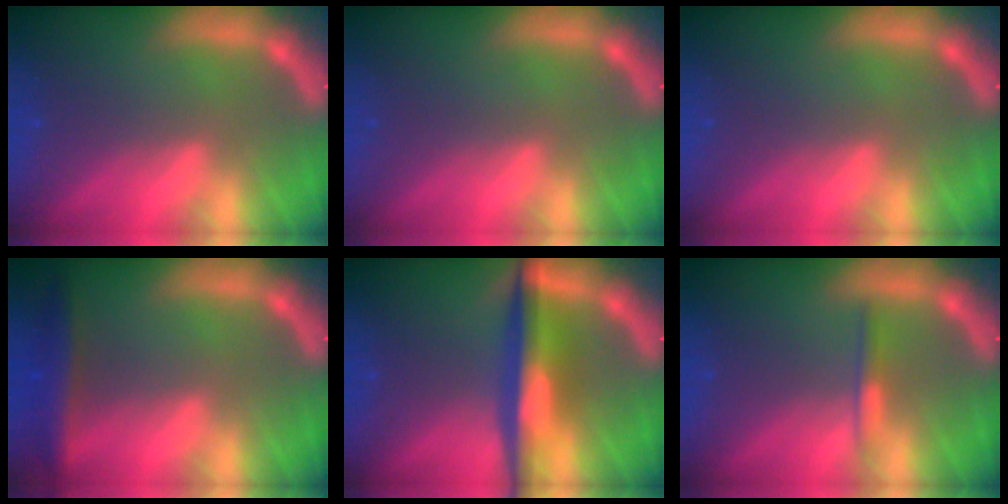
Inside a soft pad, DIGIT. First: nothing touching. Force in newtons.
{"total": 0.0}
{"total": 0.0}
{"total": 4.0}
{"total": 6.5}
{"total": 1.4}